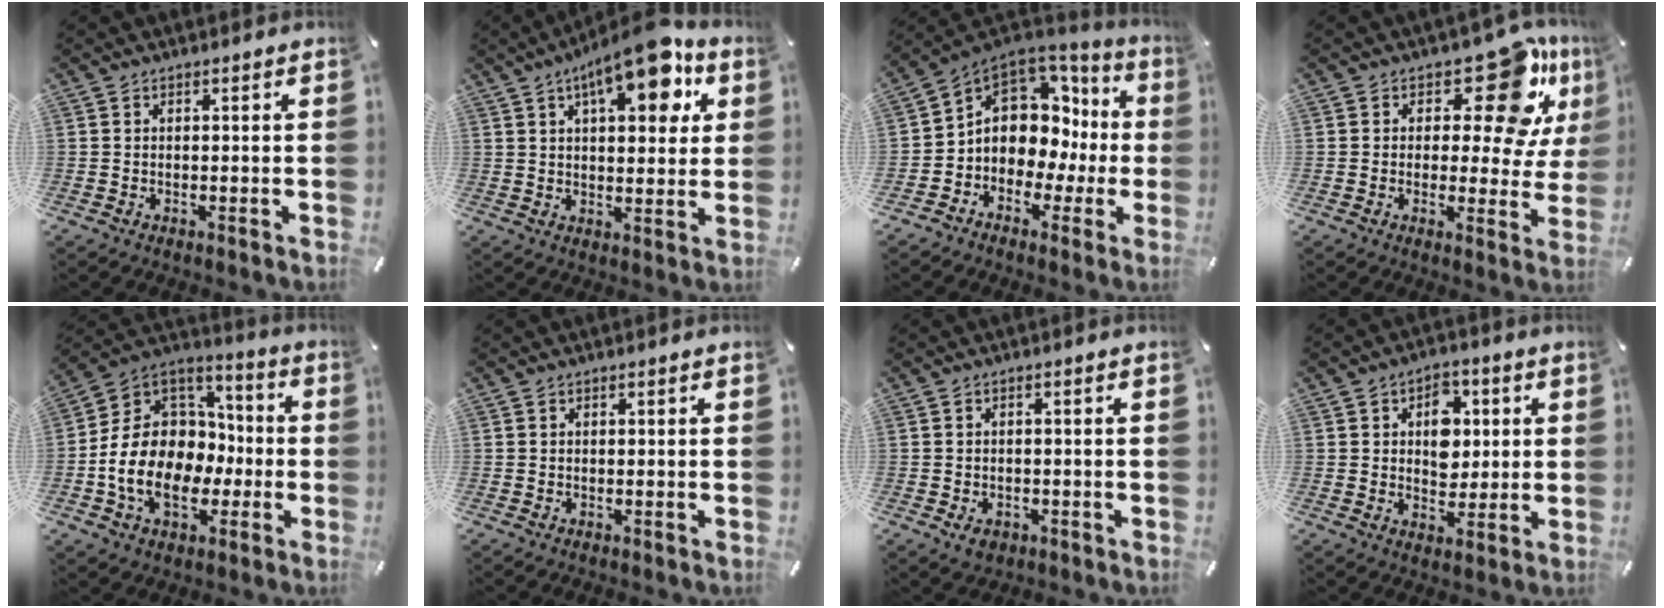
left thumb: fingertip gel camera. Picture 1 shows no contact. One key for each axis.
{"total": 15.0, "fx": 8.0, "fy": 5.9, "fz": 11.3, "tx": -0.154, "ty": -0.036, "tz": 0.127}
{"total": 9.7, "fx": 1.9, "fy": 8.2, "fz": 4.8, "tx": -0.086, "ty": -0.026, "tz": 0.038}
{"total": 16.7, "fx": 9.1, "fy": 7.4, "fz": 11.8, "tx": -0.151, "ty": -0.066, "tz": 0.149}
{"total": 16.0, "fx": -4.3, "fy": 12.7, "fz": 8.6, "tx": -0.191, "ty": 0.006, "tz": -0.079}
{"total": 0.0}
{"total": 2.8, "fx": -1.3, "fy": 2.1, "fz": 1.3, "tx": -0.029, "ty": 0.003, "tz": -0.026}
{"total": 8.3, "fx": 1.8, "fy": 6.4, "fz": 5.0, "tx": -0.054, "ty": -0.003, "tz": 0.024}